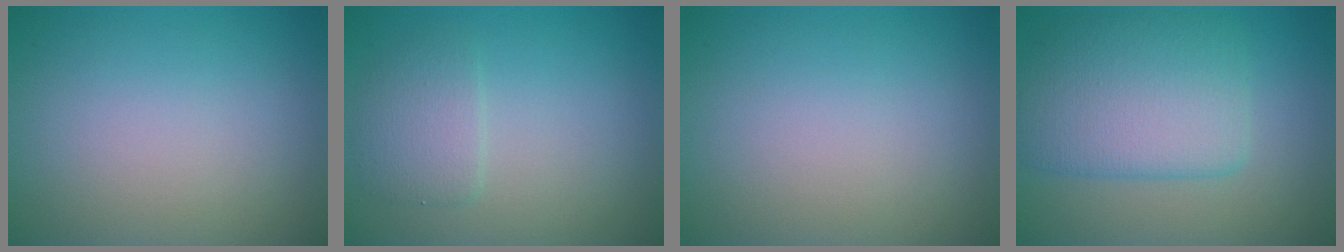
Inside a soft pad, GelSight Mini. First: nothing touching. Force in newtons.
{"total": 2.3, "press": 2.3, "slide": 0.3}
{"total": 0.0}
{"total": 6.3, "press": 6.3, "slide": 0.1}